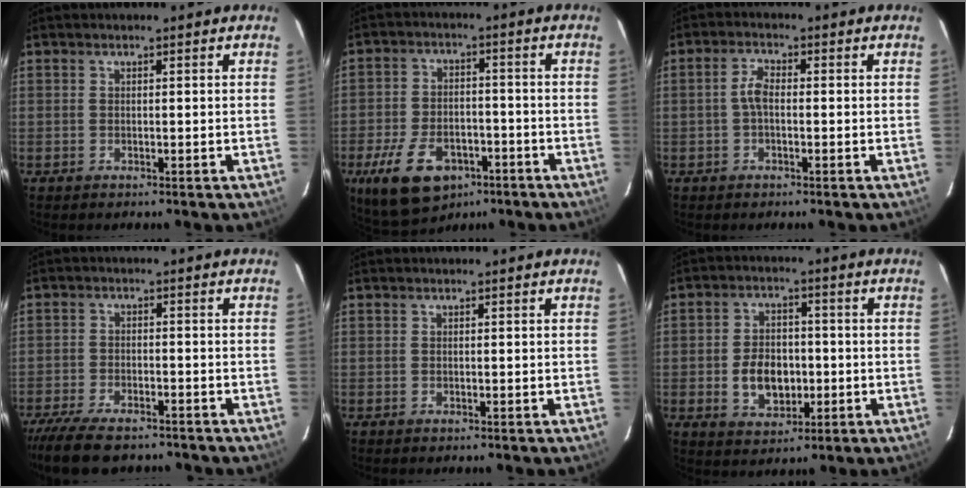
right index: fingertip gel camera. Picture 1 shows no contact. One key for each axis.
{"total": 14.5, "fx": -8.2, "fy": 8.2, "fz": 8.8, "tx": -0.196, "ty": -0.011, "tz": -0.128}
{"total": 2.7, "fx": -0.4, "fy": 1.0, "fz": 2.5, "tx": -0.054, "ty": 0.007, "tz": -0.009}
{"total": 12.3, "fx": -10.3, "fy": 3.5, "fz": 5.7, "tx": -0.133, "ty": -0.034, "tz": -0.174}
{"total": 0.0}
{"total": 8.6, "fx": -1.7, "fy": 6.1, "fz": 5.8, "tx": -0.116, "ty": 0.010, "tz": -0.018}